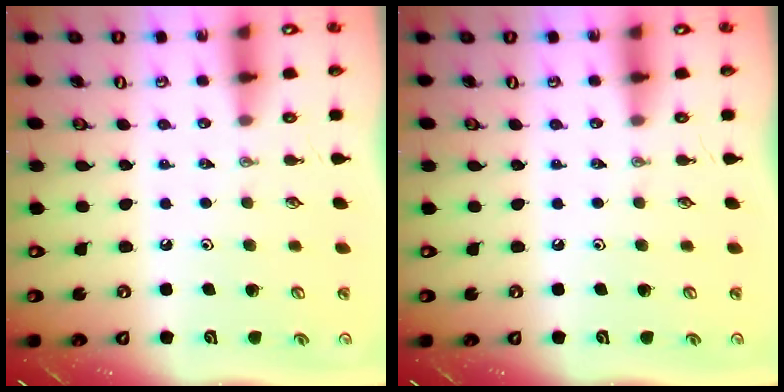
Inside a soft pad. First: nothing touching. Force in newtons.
{"total": 0.0}